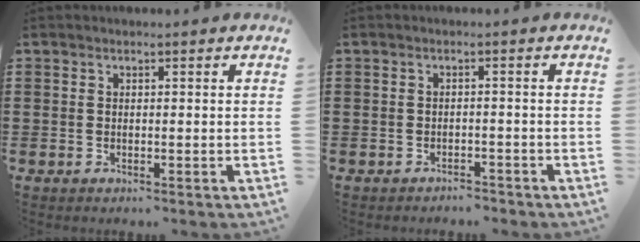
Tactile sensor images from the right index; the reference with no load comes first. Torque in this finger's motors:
{"motor_torque": [1.09, 1.05, 0.03, 0.00]}